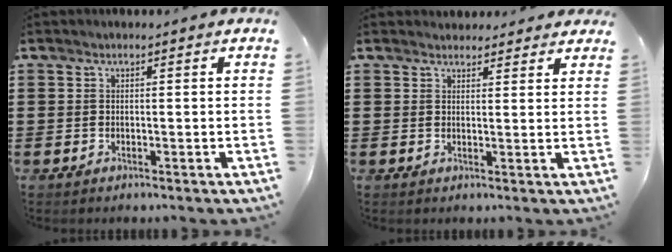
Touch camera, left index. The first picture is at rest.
{"total": 2.4, "force": [2.3, 0.8, 0.1], "torque": [0.000, -0.004, 0.042]}